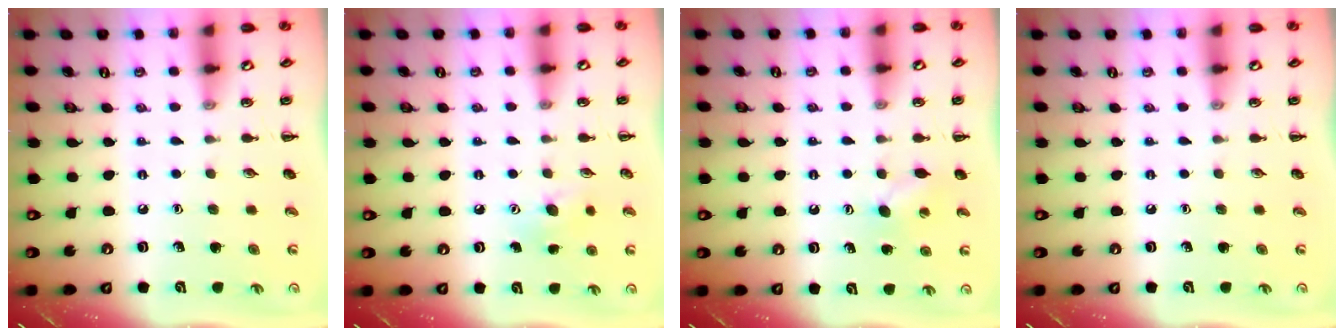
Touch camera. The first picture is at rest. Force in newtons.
{"total": 6.5, "press": 6.4, "slide": 1.6}
{"total": 4.9, "press": 4.8, "slide": 1.0}
{"total": 0.0}